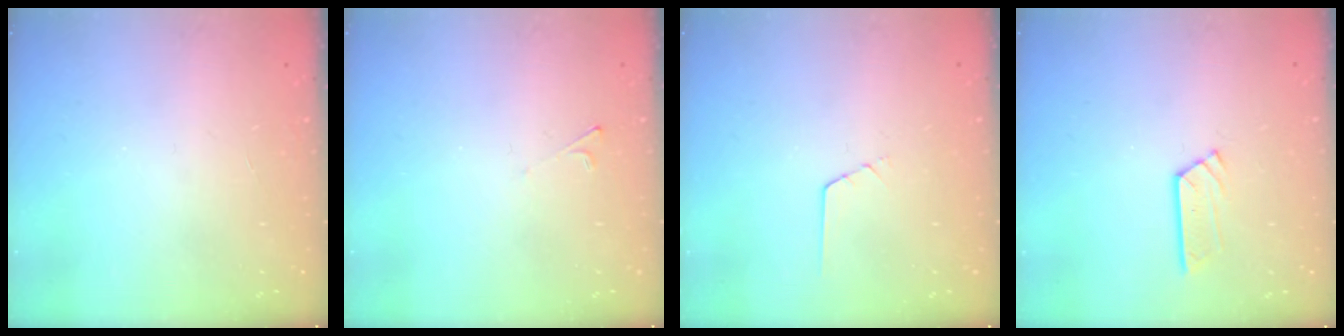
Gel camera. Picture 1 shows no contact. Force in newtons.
{"total": 2.0, "press": 1.9, "slide": 0.4}
{"total": 0.6, "press": 0.5, "slide": 0.2}
{"total": 3.8, "press": 3.8, "slide": 0.3}